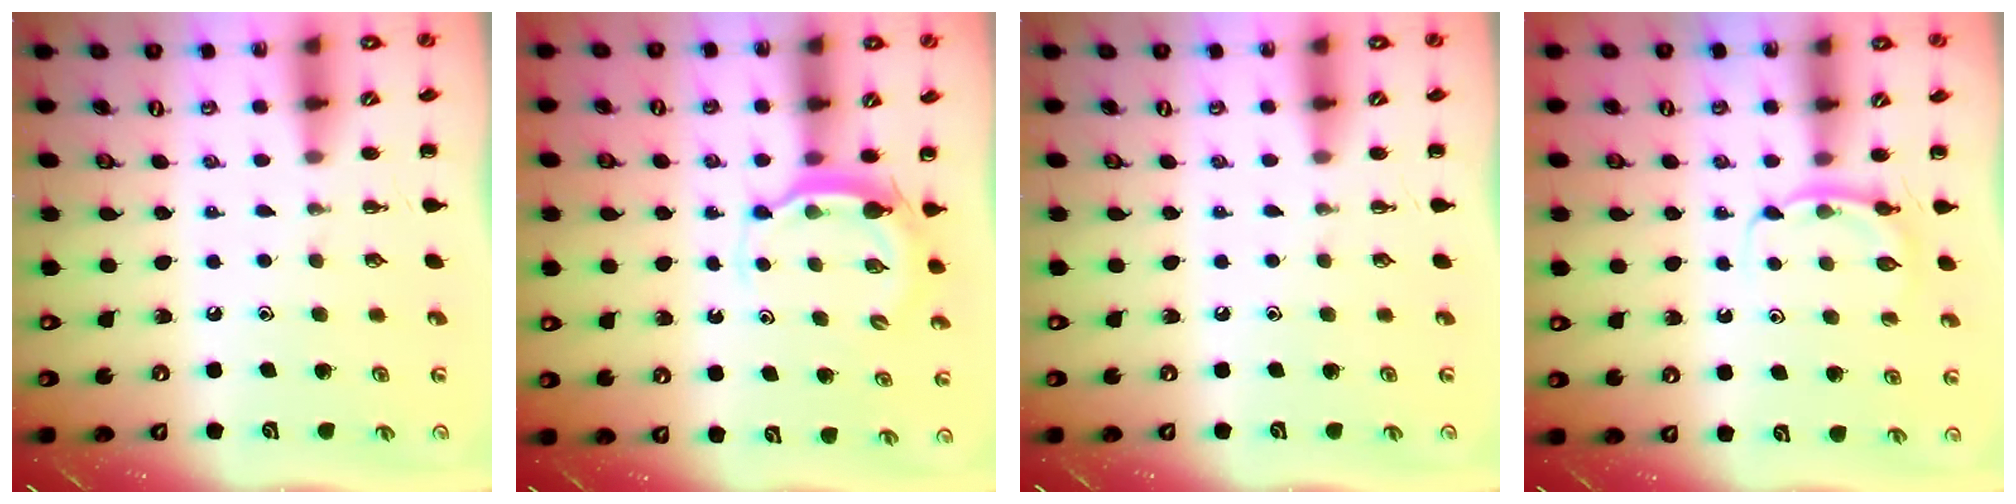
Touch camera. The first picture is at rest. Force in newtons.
{"total": 4.8, "press": 4.8, "slide": 0.5}
{"total": 0.0}
{"total": 4.0, "press": 3.8, "slide": 1.4}